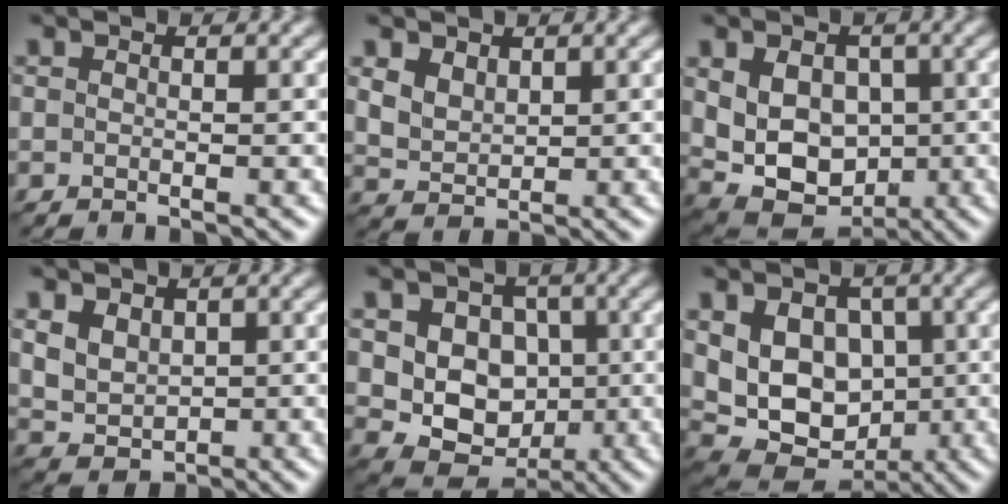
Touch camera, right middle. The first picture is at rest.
{"total": 3.1, "force": [1.5, 2.2, 1.7], "torque": [-0.043, -0.002, 0.025]}
{"total": 8.0, "force": [0.4, 5.9, 5.4], "torque": [-0.086, -0.015, 0.022]}
{"total": 5.3, "force": [1.5, 4.2, 2.9], "torque": [-0.057, 0.014, 0.019]}
{"total": 8.7, "force": [0.5, 7.0, 5.1], "torque": [-0.076, 0.006, 0.000]}
{"total": 9.2, "force": [0.7, 6.7, 6.3], "torque": [-0.100, -0.005, 0.017]}